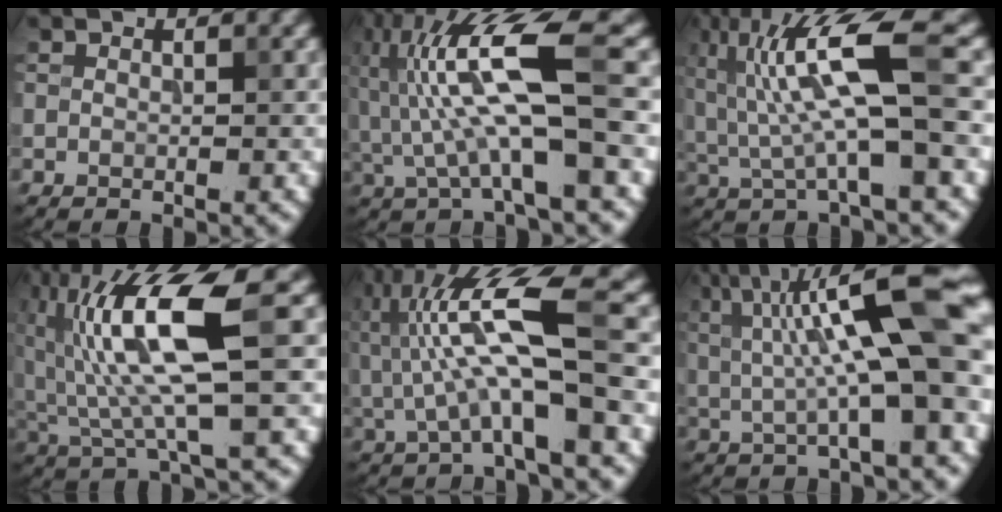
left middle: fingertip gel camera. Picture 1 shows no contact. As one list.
[{"total": 10.3, "force": [0.1, 2.1, 10.1], "torque": [-0.199, 0.021, 0.000]}, {"total": 9.1, "force": [1.4, 1.7, 8.8], "torque": [-0.165, 0.002, 0.029]}, {"total": 9.8, "force": [1.6, 2.1, 9.5], "torque": [-0.188, 0.001, 0.038]}, {"total": 9.2, "force": [0.7, 2.0, 9.0], "torque": [-0.174, 0.009, 0.014]}, {"total": 12.9, "force": [2.2, 3.2, 12.3], "torque": [-0.186, 0.013, 0.033]}]